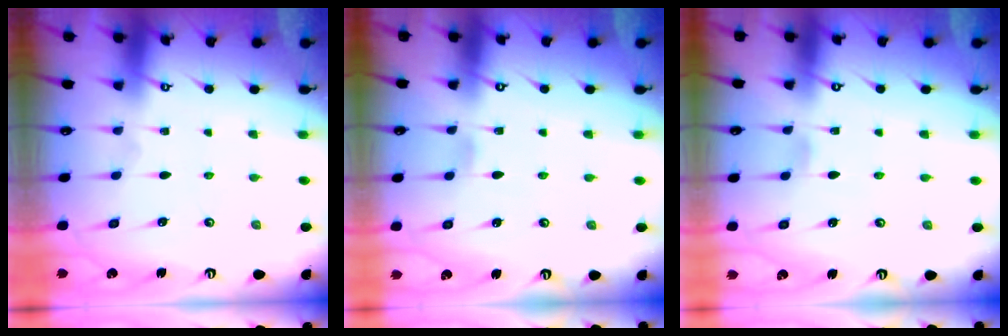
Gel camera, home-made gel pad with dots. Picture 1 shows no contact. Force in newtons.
{"total": 2.5, "press": 2.5, "slide": 0.2}
{"total": 2.5, "press": 2.5, "slide": 0.2}